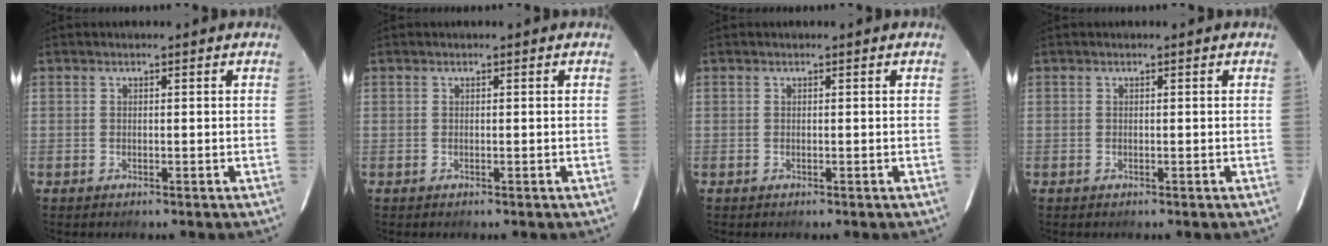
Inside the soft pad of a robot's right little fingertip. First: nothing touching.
{"total": 0.0}
{"total": 0.0}
{"total": 0.0}